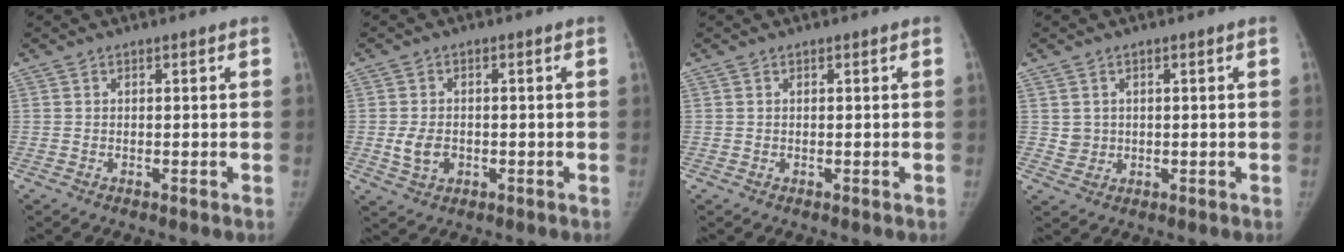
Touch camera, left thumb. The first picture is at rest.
{"total": 4.4, "force": [-0.7, 3.3, 2.8], "torque": [-0.045, 0.000, -0.007]}
{"total": 0.0}
{"total": 2.4, "force": [0.6, 2.3, 0.6], "torque": [-0.001, -0.005, 0.017]}